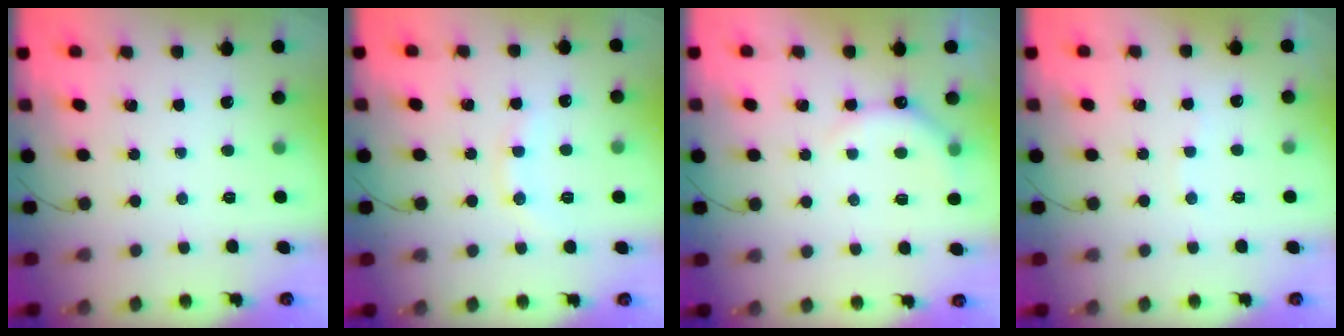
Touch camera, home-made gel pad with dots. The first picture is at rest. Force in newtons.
{"total": 6.1, "press": 6.0, "slide": 1.1}
{"total": 4.8, "press": 4.7, "slide": 0.8}
{"total": 4.7, "press": 4.7, "slide": 0.7}